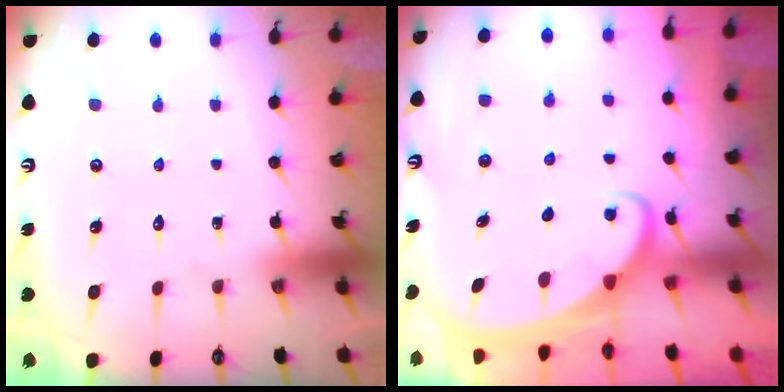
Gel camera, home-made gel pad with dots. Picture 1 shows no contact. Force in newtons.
{"total": 1.9, "press": 1.9, "slide": 0.1}